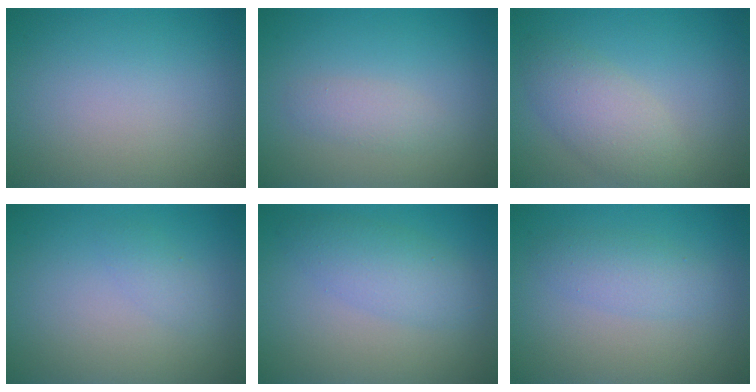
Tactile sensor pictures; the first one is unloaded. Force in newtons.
{"total": 1.5, "press": 1.5, "slide": 0.1}
{"total": 3.8, "press": 3.7, "slide": 0.3}
{"total": 1.1, "press": 1.1, "slide": 0.0}
{"total": 3.4, "press": 3.4, "slide": 0.1}
{"total": 2.3, "press": 2.3, "slide": 0.1}